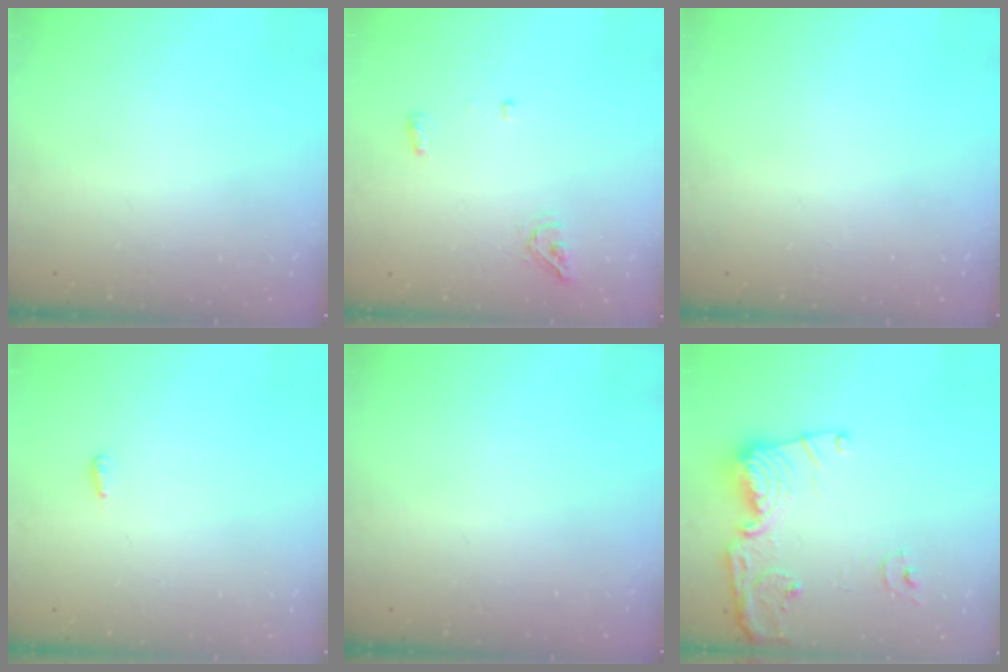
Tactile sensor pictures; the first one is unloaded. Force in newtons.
{"total": 4.9, "press": 4.8, "slide": 1.0}
{"total": 0.0}
{"total": 2.7, "press": 2.6, "slide": 0.9}
{"total": 0.0}
{"total": 16.3, "press": 16.2, "slide": 1.5}